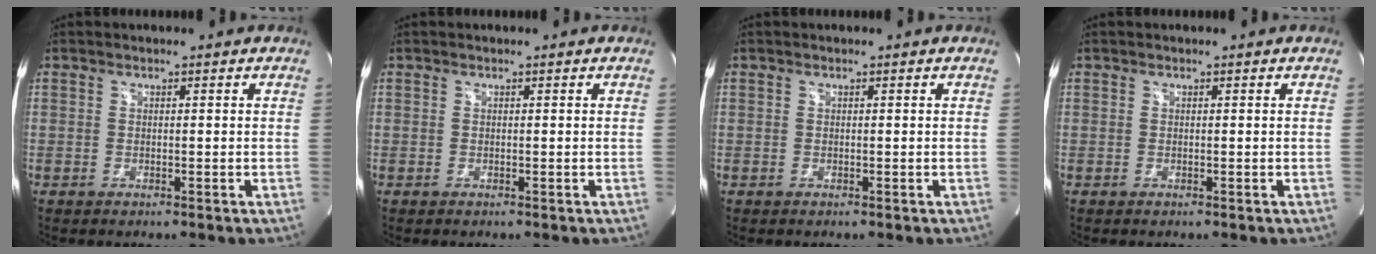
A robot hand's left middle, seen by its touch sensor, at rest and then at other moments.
{"total": 0.0}
{"total": 0.0}
{"total": 0.0}